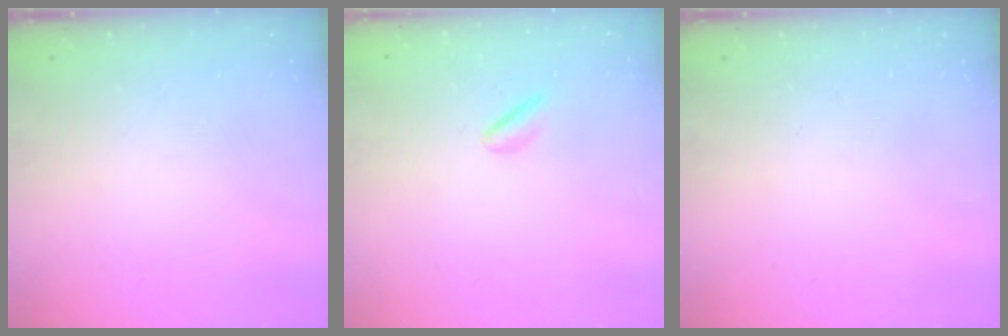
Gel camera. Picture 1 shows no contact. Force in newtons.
{"total": 2.4, "press": 2.2, "slide": 0.8}
{"total": 0.0}